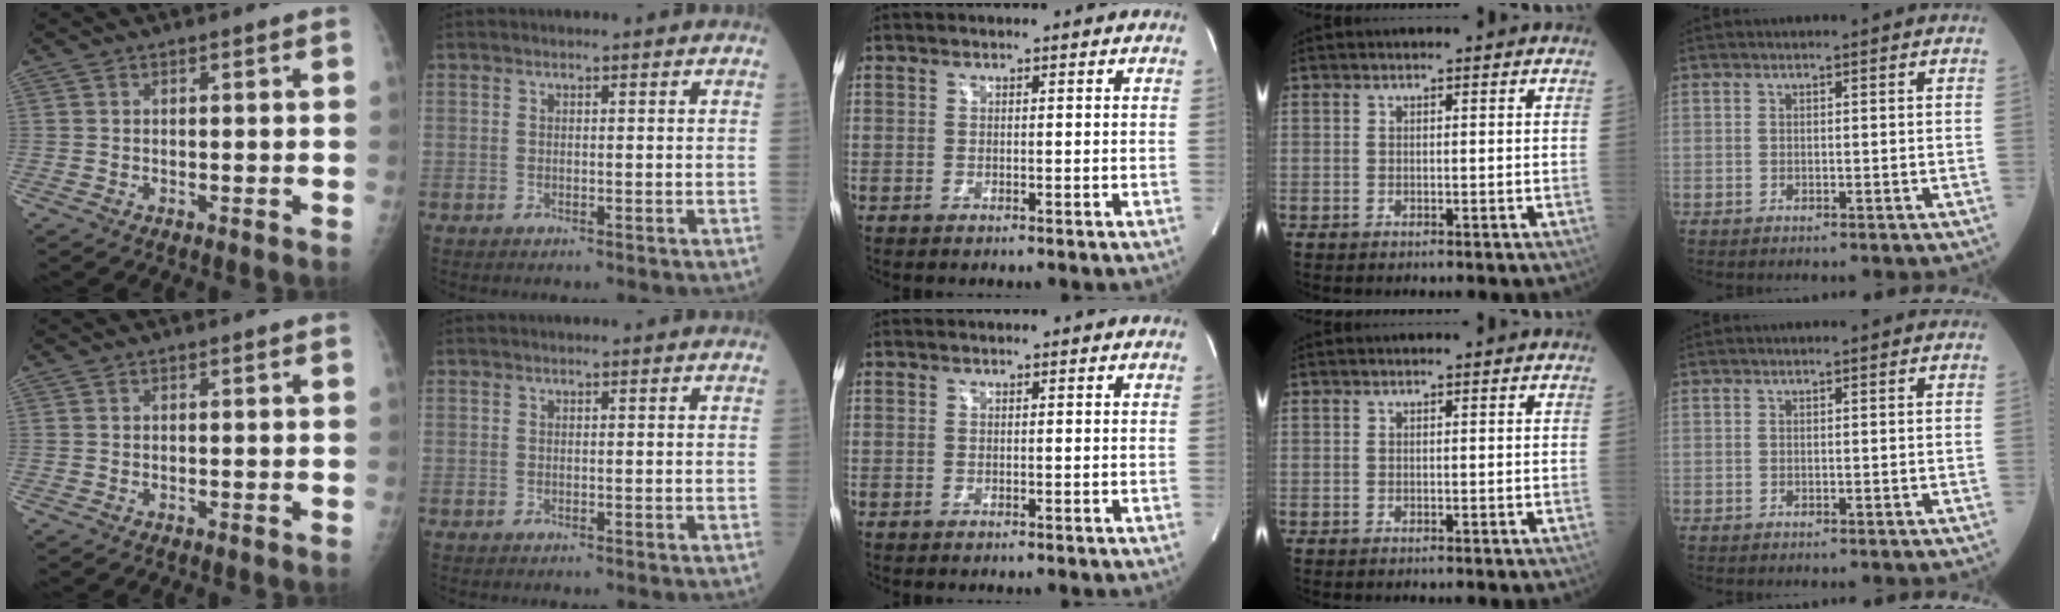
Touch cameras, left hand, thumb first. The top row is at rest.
{}